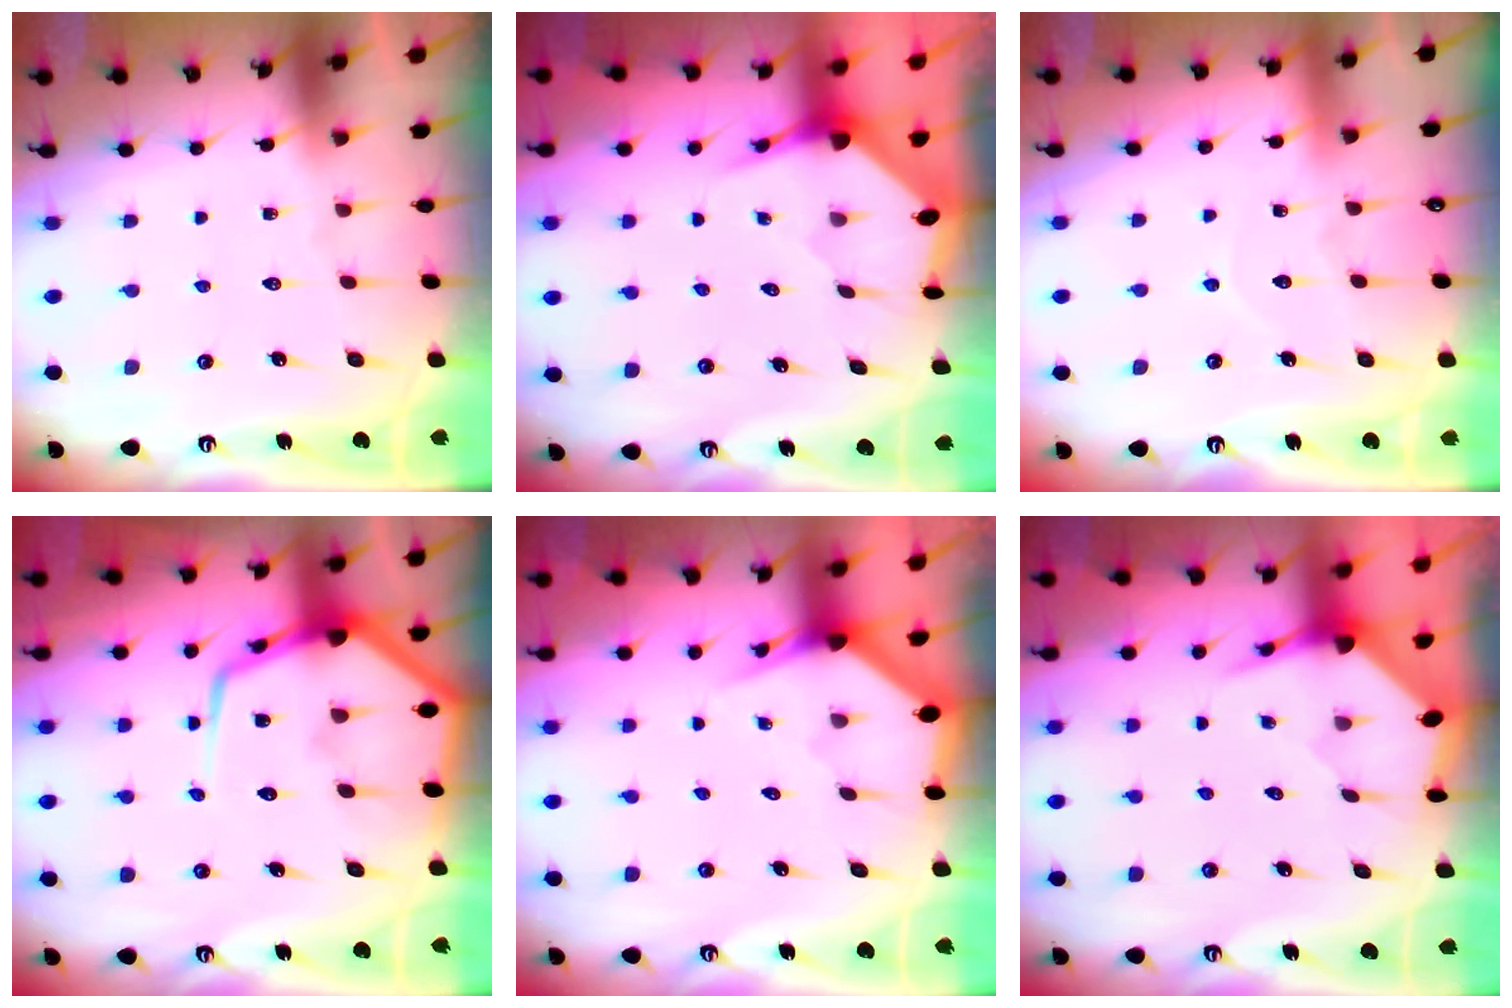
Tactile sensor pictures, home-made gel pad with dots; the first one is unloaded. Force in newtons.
{"total": 3.5, "press": 3.5, "slide": 0.5}
{"total": 5.5, "press": 5.4, "slide": 0.5}
{"total": 15.5, "press": 15.5, "slide": 1.3}
{"total": 2.9, "press": 2.9, "slide": 0.2}
{"total": 3.5, "press": 3.5, "slide": 0.4}